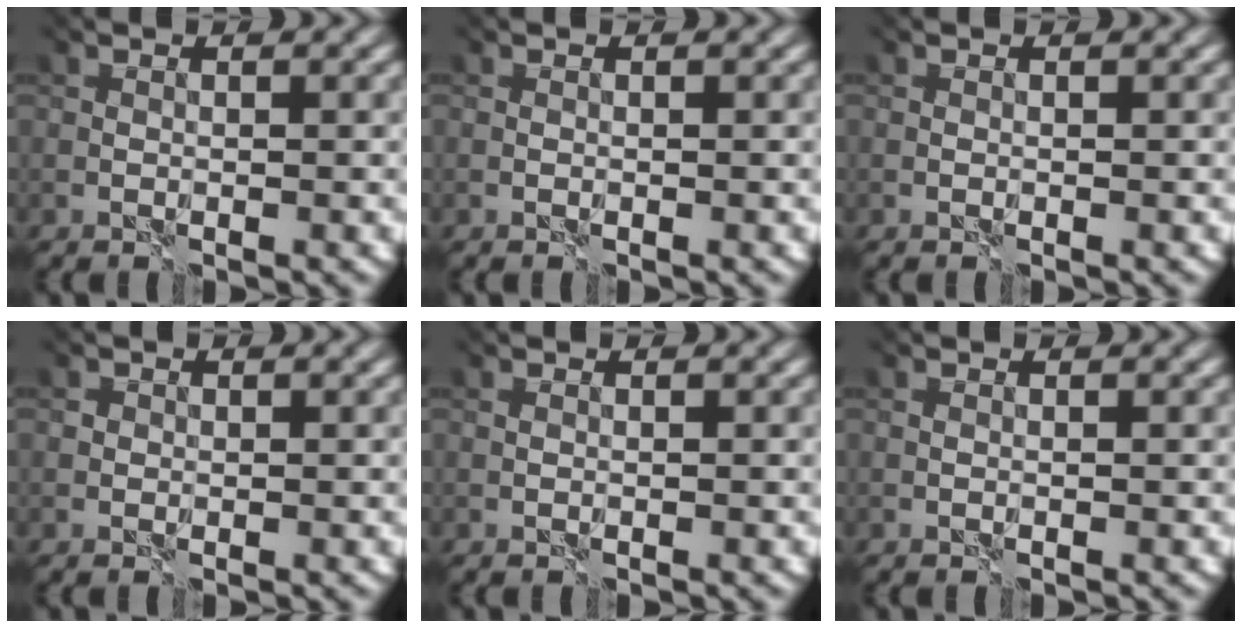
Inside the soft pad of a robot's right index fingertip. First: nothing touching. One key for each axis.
{"total": 0.0}
{"total": 0.0}
{"total": 0.6, "fx": 0.2, "fy": 0.6, "fz": -0.1, "tx": 0.004, "ty": 0.004, "tz": 0.002}
{"total": 0.0}
{"total": 0.0}